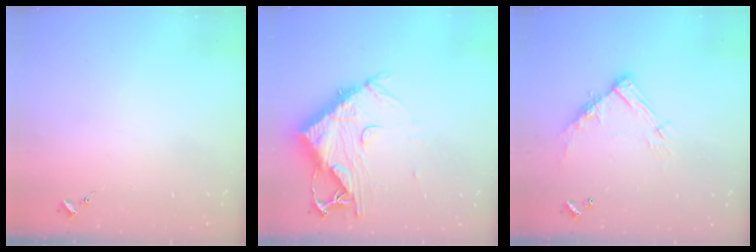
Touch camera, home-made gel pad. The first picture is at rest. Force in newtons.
{"total": 13.2, "press": 13.1, "slide": 1.4}
{"total": 13.2, "press": 13.1, "slide": 0.8}